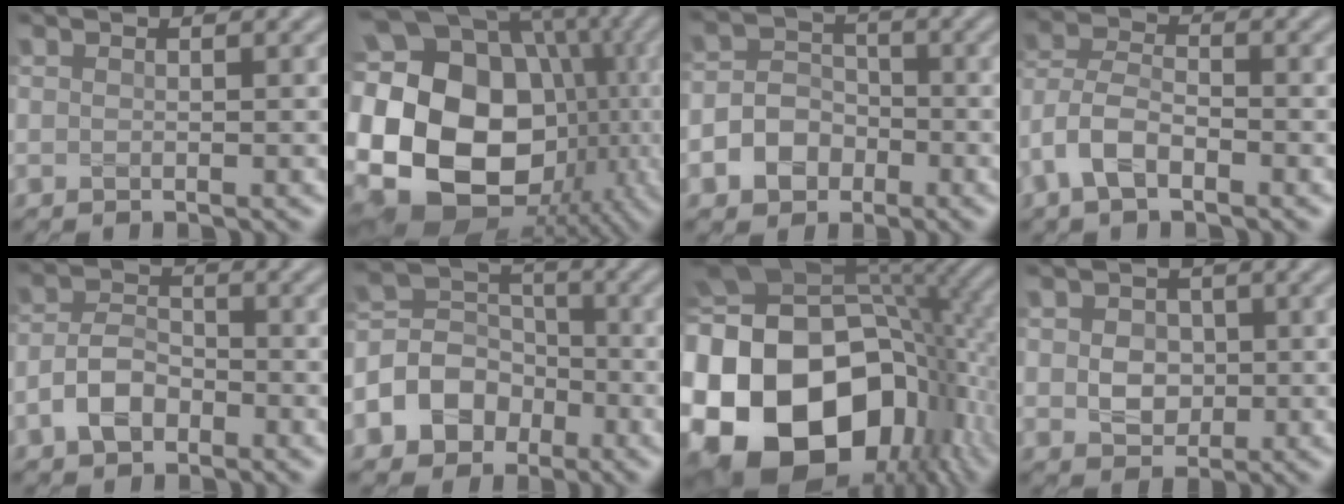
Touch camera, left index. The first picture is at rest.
{"total": 23.3, "force": [-0.9, 18.0, 14.8], "torque": [-0.281, 0.019, -0.030]}
{"total": 4.1, "force": [-1.6, 3.3, 1.7], "torque": [-0.018, 0.002, -0.038]}
{"total": 4.3, "force": [-2.2, 2.2, 2.9], "torque": [-0.062, 0.006, -0.055]}
{"total": 3.6, "force": [-1.8, 2.3, 2.0], "torque": [-0.037, 0.007, -0.043]}
{"total": 6.5, "force": [-2.9, 5.2, 2.5], "torque": [-0.036, 0.007, -0.077]}
{"total": 21.2, "force": [-5.4, 14.6, 14.4], "torque": [-0.284, -0.039, -0.077]}
{"total": 3.1, "force": [0.1, 2.6, 1.8], "torque": [-0.031, -0.003, -0.001]}